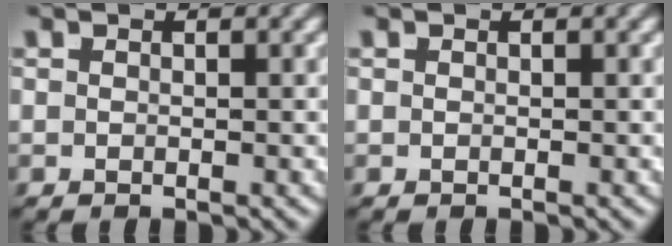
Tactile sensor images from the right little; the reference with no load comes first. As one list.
[{"total": 0.0}]